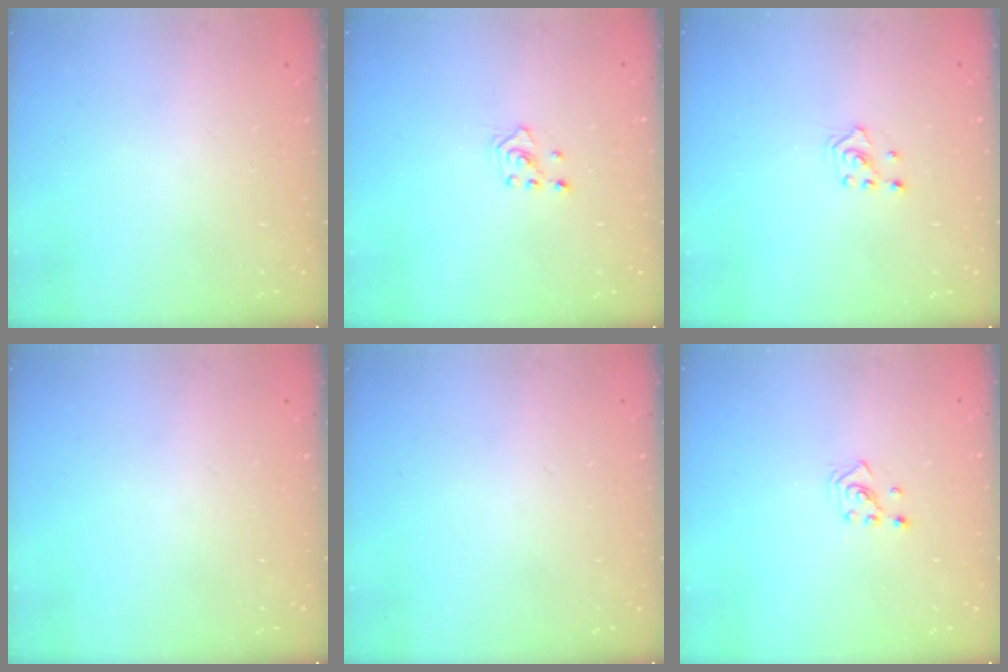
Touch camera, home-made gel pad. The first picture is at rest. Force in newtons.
{"total": 2.0, "press": 1.8, "slide": 0.9}
{"total": 2.1, "press": 1.8, "slide": 0.9}
{"total": 0.0}
{"total": 0.0}
{"total": 2.1, "press": 2.1, "slide": 0.3}